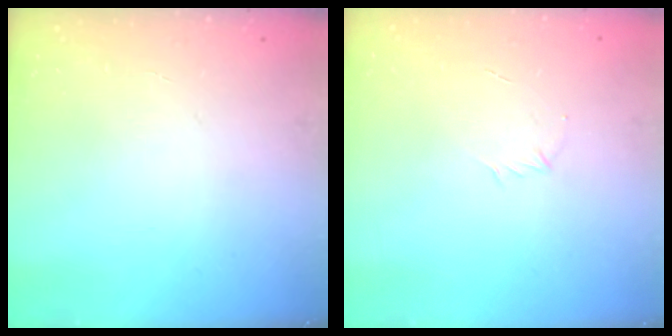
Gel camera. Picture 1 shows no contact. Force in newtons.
{"total": 2.8, "press": 2.7, "slide": 0.8}